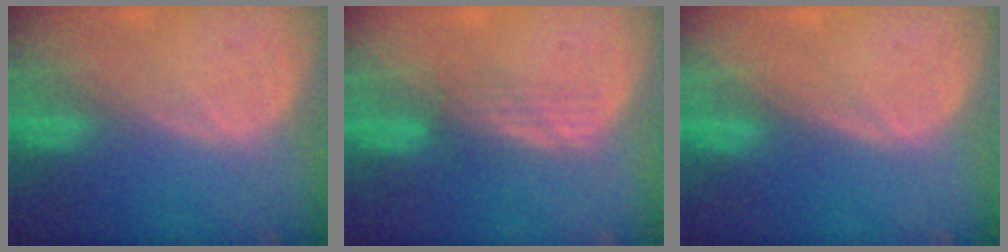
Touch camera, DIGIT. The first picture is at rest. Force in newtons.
{"total": 2.9, "press": 2.6, "slide": 1.3}
{"total": 0.0}